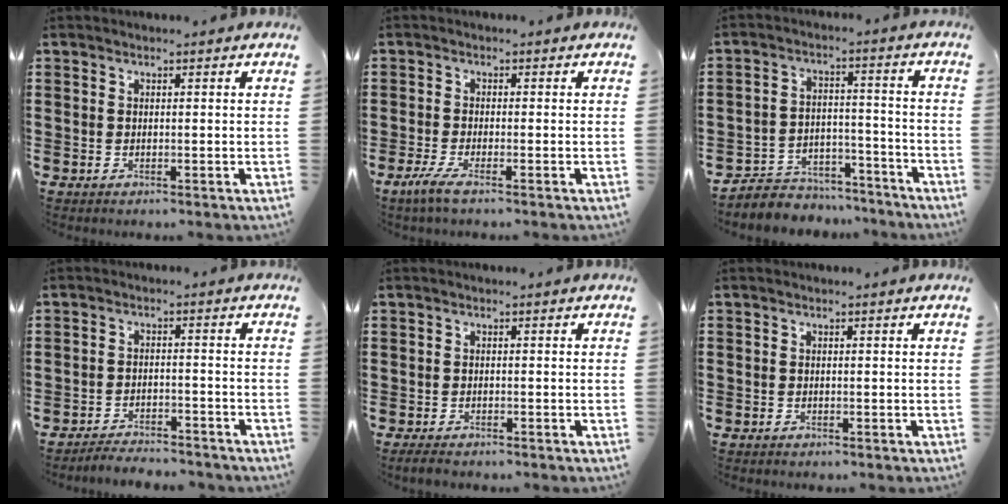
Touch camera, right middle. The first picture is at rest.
{"total": 2.6, "force": [-1.4, 0.1, 2.2], "torque": [-0.051, -0.007, -0.029]}
{"total": 4.9, "force": [-4.6, 1.5, 0.1], "torque": [-0.006, 0.014, -0.098]}
{"total": 3.2, "force": [-3.2, 0.3, 0.1], "torque": [-0.008, 0.003, -0.068]}
{"total": 1.1, "force": [-1.0, 0.4, 0.3], "torque": [-0.008, 0.000, -0.021]}
{"total": 0.6, "force": [-0.5, 0.3, 0.1], "torque": [-0.002, 0.002, -0.011]}